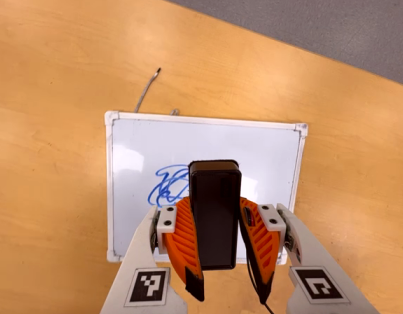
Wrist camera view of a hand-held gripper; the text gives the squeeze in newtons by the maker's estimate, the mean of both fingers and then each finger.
{"total": 6.3, "left": 5.4, "right": 7.1}